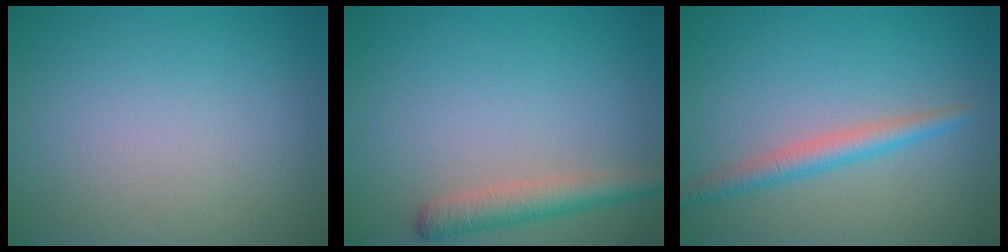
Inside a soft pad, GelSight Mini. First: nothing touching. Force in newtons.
{"total": 2.9, "press": 2.9, "slide": 0.2}
{"total": 2.5, "press": 2.5, "slide": 0.0}